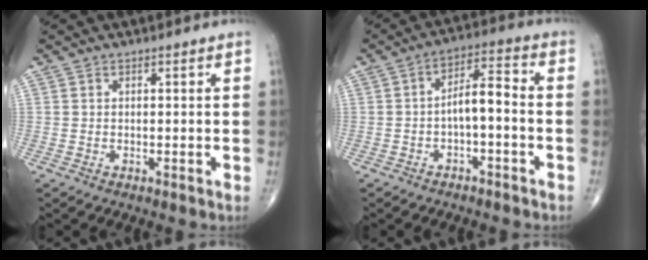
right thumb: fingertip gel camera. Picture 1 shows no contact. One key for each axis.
{"total": 6.3, "fx": -1.5, "fy": 1.8, "fz": 5.9, "tx": -0.100, "ty": 0.042, "tz": -0.028}